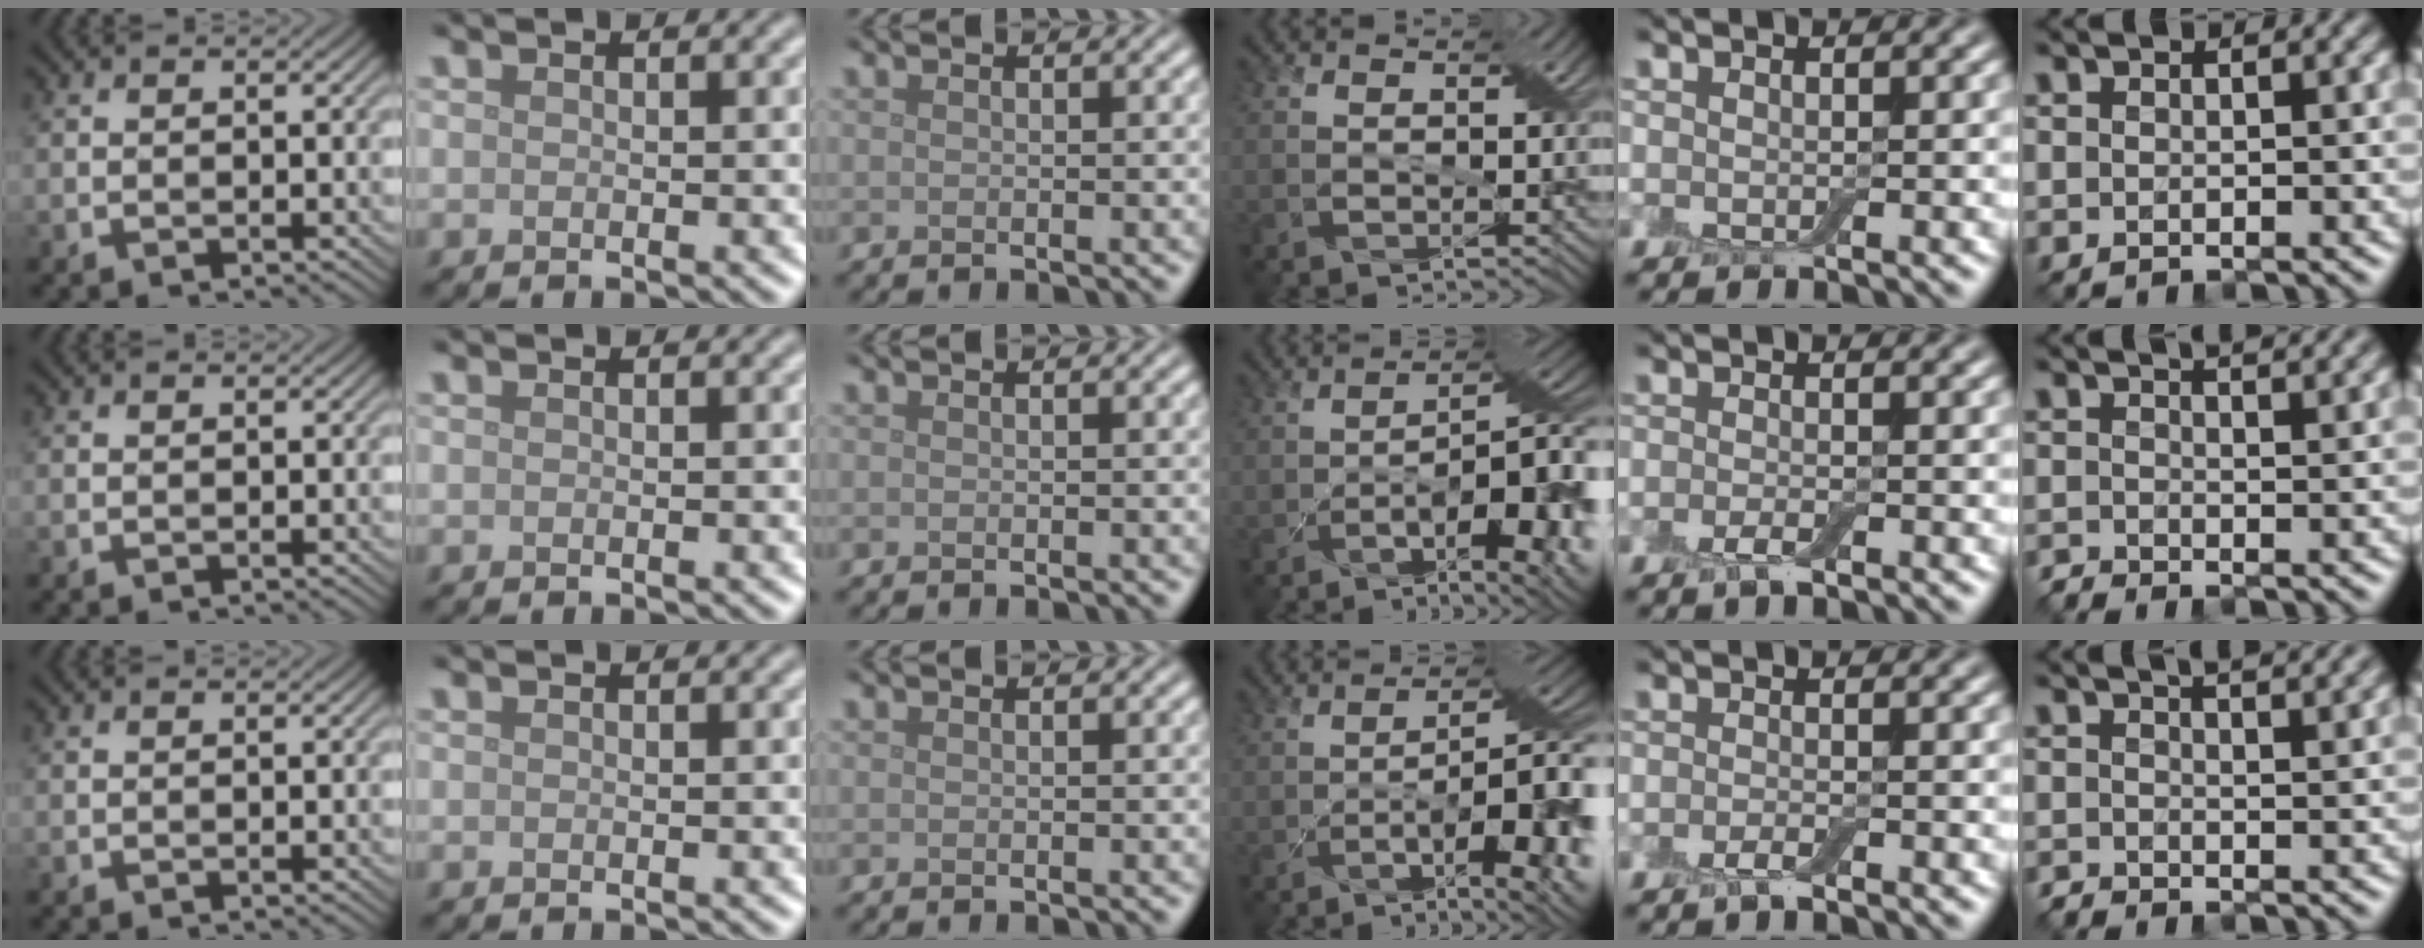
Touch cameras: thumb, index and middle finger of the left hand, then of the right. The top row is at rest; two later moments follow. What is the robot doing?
{"motion": "pour", "object": "bowl"}